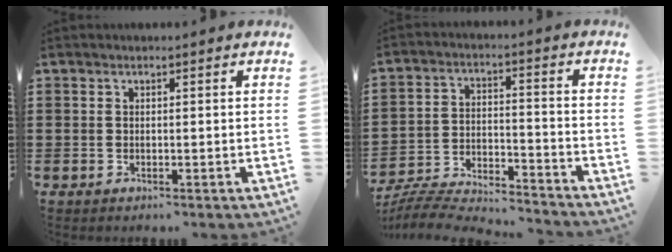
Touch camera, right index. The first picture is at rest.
{"total": 6.6, "force": [-6.5, 0.3, 1.0], "torque": [-0.033, -0.002, -0.134]}